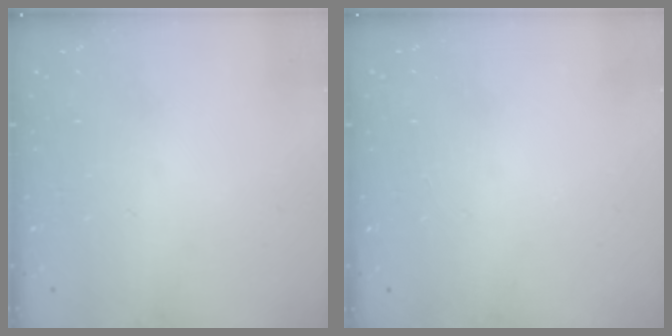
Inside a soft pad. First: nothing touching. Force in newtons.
{"total": 0.0}